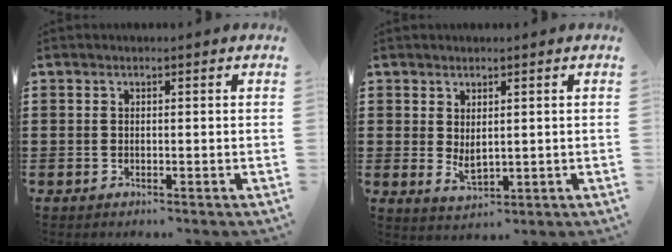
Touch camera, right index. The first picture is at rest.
{"total": 2.5, "force": [0.8, 1.2, 2.1], "torque": [-0.040, -0.001, 0.017]}